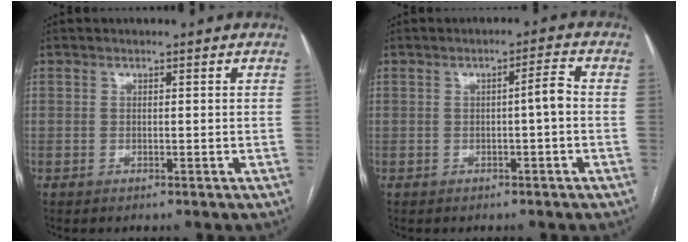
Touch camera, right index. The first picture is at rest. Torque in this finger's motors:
{"motor_torque": [0.43, -0.02, 0.19, 0.05]}